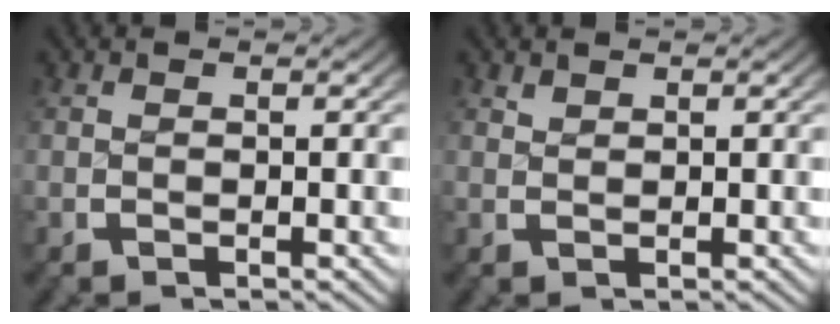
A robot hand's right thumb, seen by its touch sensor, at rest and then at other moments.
{"total": 0.8, "force": [0.8, 0.1, -0.1], "torque": [0.005, -0.002, 0.021]}